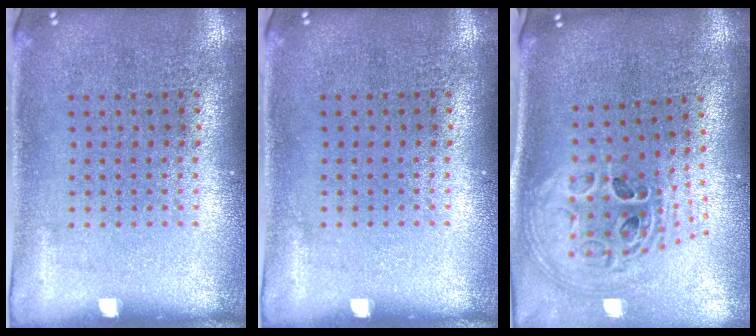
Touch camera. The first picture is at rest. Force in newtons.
{"total": 0.0}
{"total": 2.0, "press": 1.6, "slide": 1.2}